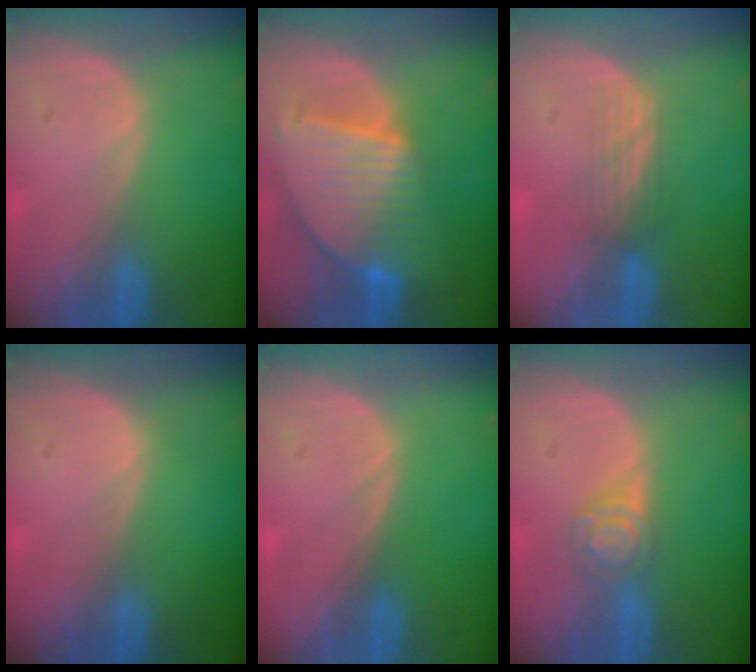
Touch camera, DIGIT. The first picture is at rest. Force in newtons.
{"total": 9.5, "press": 8.2, "slide": 4.8}
{"total": 2.9, "press": 2.6, "slide": 1.3}
{"total": 0.0}
{"total": 0.0}
{"total": 4.3, "press": 3.9, "slide": 1.7}